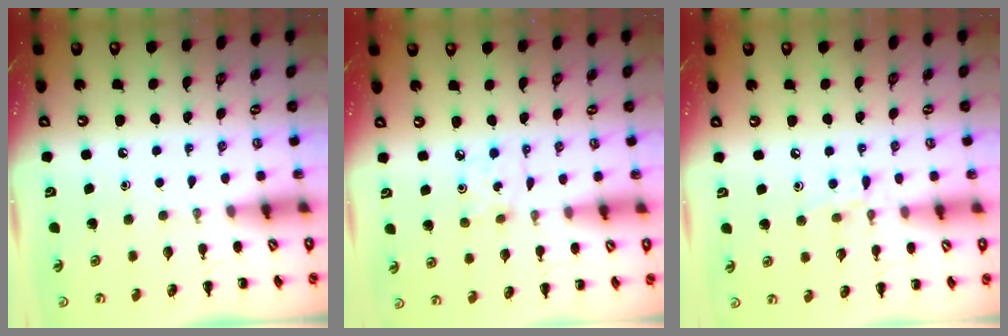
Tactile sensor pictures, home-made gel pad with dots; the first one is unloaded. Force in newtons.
{"total": 2.5, "press": 2.4, "slide": 0.8}
{"total": 6.9, "press": 6.7, "slide": 1.4}